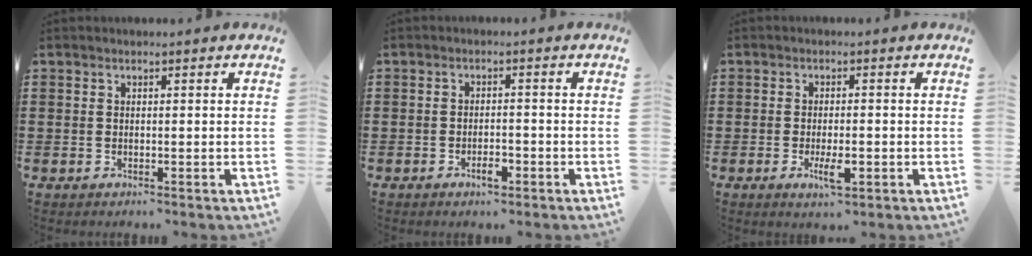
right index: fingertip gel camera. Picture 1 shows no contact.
{"total": 2.6, "force": [-1.5, 0.9, 1.9], "torque": [-0.036, 0.003, -0.027]}
{"total": 4.0, "force": [-1.3, 1.3, 3.5], "torque": [-0.065, 0.000, -0.024]}